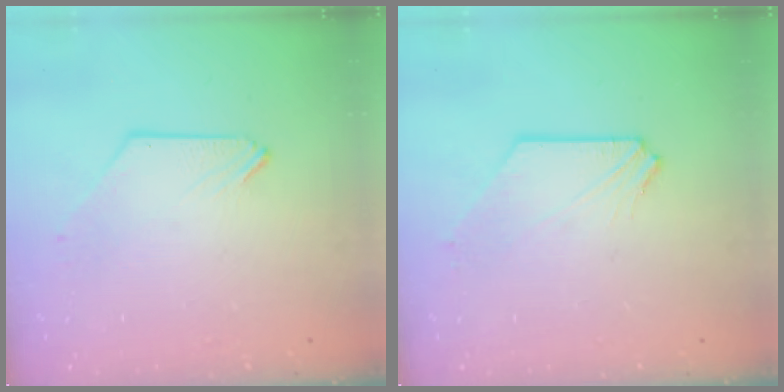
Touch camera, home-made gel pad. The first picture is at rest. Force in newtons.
{"total": 1.4, "press": 1.3, "slide": 0.2}